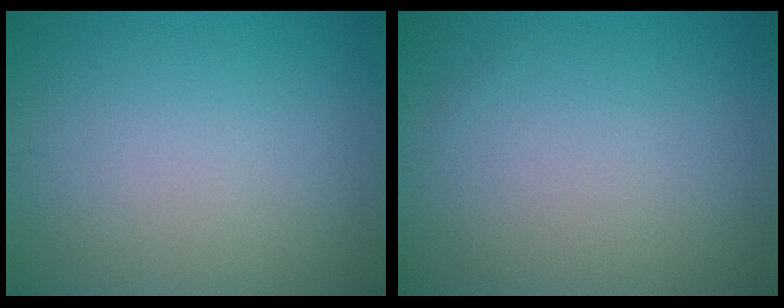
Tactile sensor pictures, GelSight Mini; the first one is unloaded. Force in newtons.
{"total": 0.0}